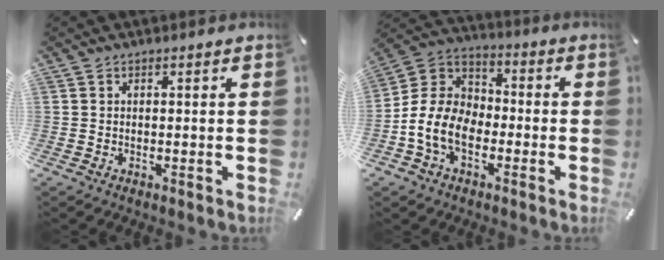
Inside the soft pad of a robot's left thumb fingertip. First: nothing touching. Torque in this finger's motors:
{"motor_torque": [0.00, 1.47, 1.46, 0.45, 0.45]}